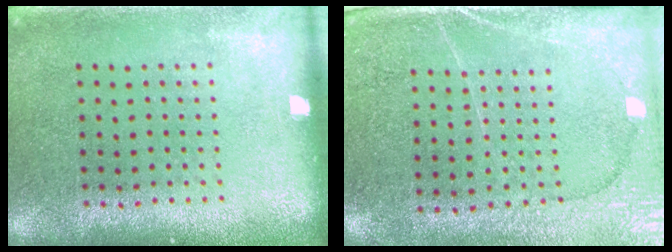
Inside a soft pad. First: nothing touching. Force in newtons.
{"total": 3.0, "press": 2.8, "slide": 1.3}